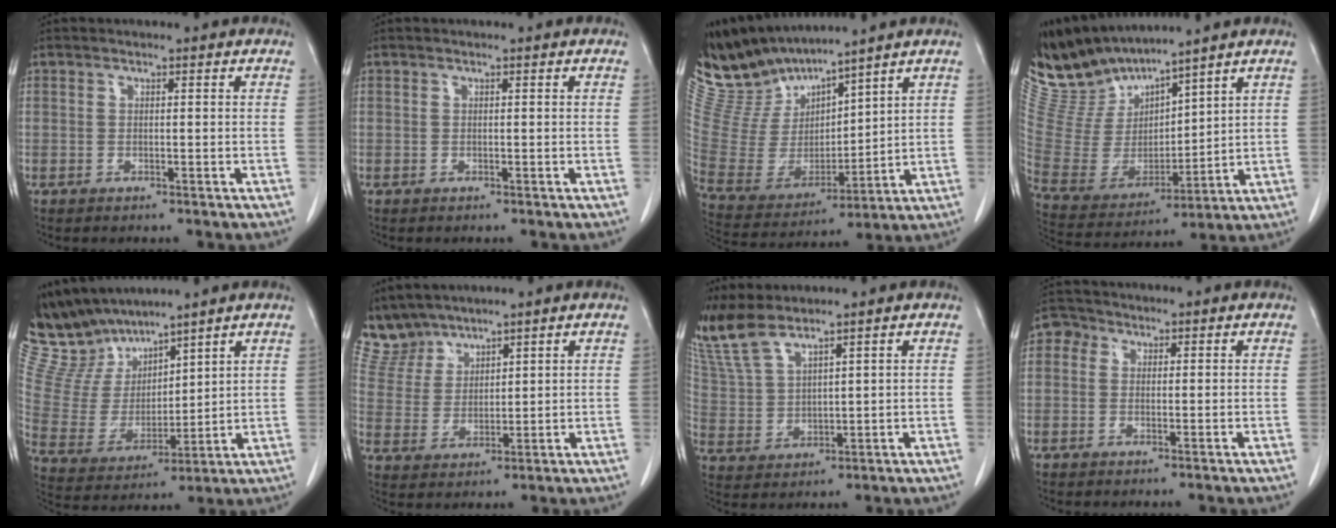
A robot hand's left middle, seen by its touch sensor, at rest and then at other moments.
{"total": 0.0}
{"total": 11.7, "force": [11.5, 1.3, 2.1], "torque": [-0.075, 0.001, 0.252]}
{"total": 11.4, "force": [11.1, 1.5, 2.0], "torque": [-0.072, 0.001, 0.244]}
{"total": 12.2, "force": [11.5, 3.4, 2.5], "torque": [-0.079, 0.012, 0.246]}
{"total": 6.3, "force": [6.0, 1.8, -0.2], "torque": [-0.011, 0.009, 0.139]}
{"total": 7.2, "force": [6.4, 1.1, 3.1], "torque": [-0.090, 0.008, 0.148]}
{"total": 2.5, "force": [0.8, 2.2, 0.9], "torque": [-0.012, 0.011, 0.008]}